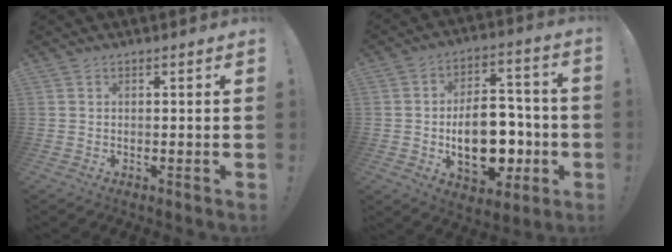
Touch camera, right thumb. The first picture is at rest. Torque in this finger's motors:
{"motor_torque": [2.53, 2.26, 1.73, -0.90, 0.53]}